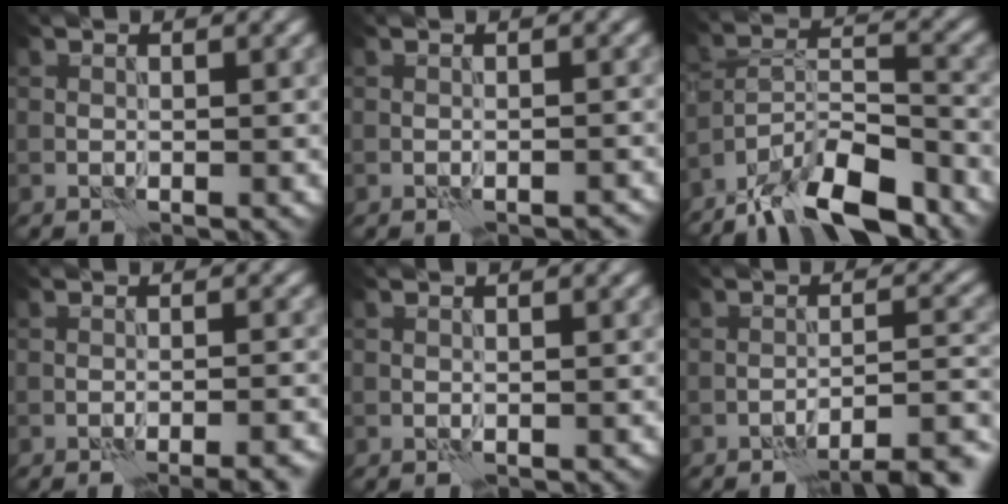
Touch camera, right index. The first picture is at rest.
{"total": 0.7, "force": [-0.7, -0.1, 0.1], "torque": [0.001, 0.005, -0.011]}
{"total": 10.6, "force": [-8.5, 3.0, 5.5], "torque": [-0.089, 0.010, -0.157]}
{"total": 4.3, "force": [-3.3, 0.8, 2.6], "torque": [-0.024, 0.015, -0.043]}
{"total": 0.0}
{"total": 8.8, "force": [-7.5, 2.0, 4.2], "torque": [-0.040, 0.011, -0.086]}